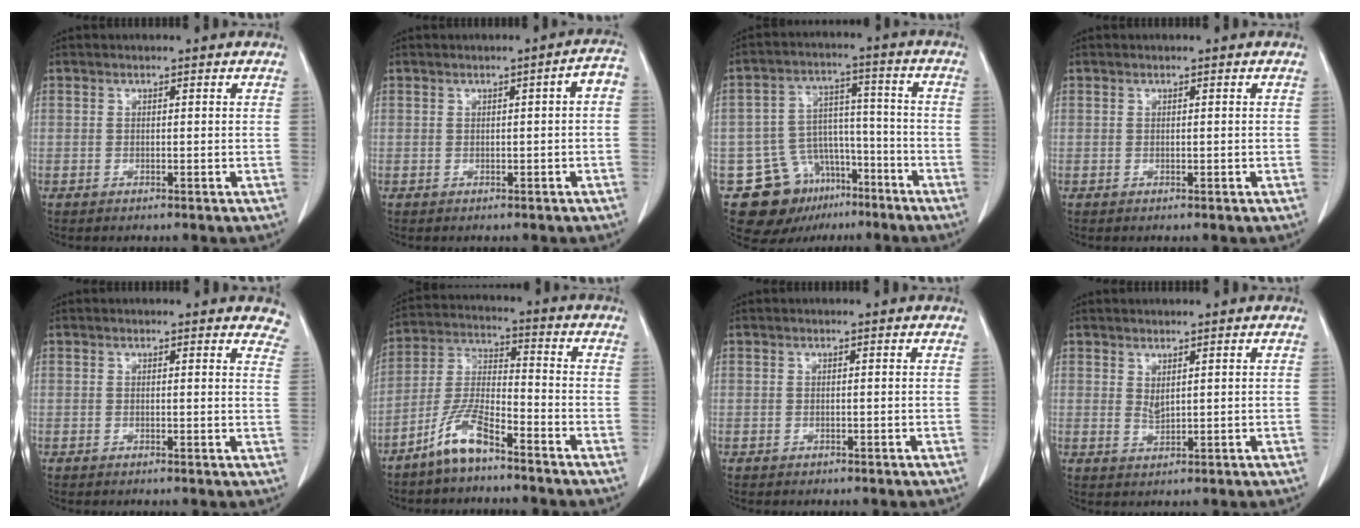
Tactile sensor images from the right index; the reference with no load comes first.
{"total": 2.4, "force": [-0.2, 0.4, 2.4], "torque": [-0.024, 0.006, -0.006]}
{"total": 12.3, "force": [-7.4, 8.8, 4.3], "torque": [-0.068, 0.049, -0.106]}
{"total": 0.0}
{"total": 6.0, "force": [5.6, 1.7, 1.2], "torque": [0.016, -0.016, 0.026]}
{"total": 8.5, "force": [-6.1, 1.7, 5.6], "torque": [-0.129, -0.009, -0.126]}
{"total": 0.0}
{"total": 1.6, "force": [1.0, 0.4, 1.2], "torque": [-0.027, -0.006, 0.025]}